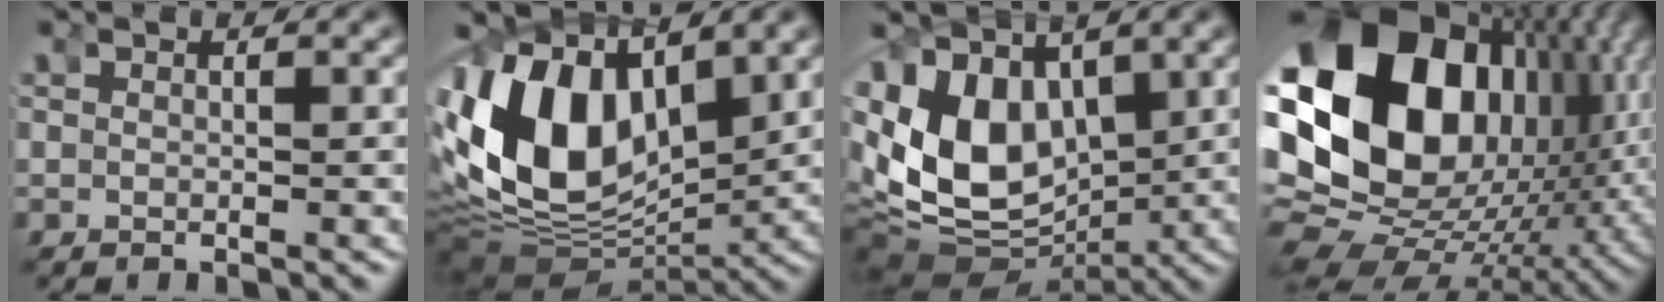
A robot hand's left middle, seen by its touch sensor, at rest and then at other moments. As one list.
[{"total": 15.9, "force": [1.0, 11.3, 11.2], "torque": [-0.228, -0.036, 0.032]}, {"total": 13.7, "force": [-0.3, 10.7, 8.6], "torque": [-0.187, -0.055, 0.015]}, {"total": 30.3, "force": [0.6, 21.0, 21.8], "torque": [-0.382, -0.038, 0.016]}]